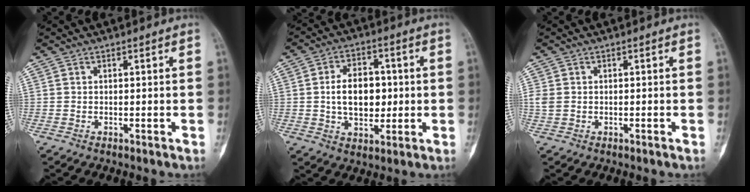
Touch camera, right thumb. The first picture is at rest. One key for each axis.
{"total": 10.3, "fx": 0.2, "fy": 6.8, "fz": 7.7, "tx": -0.099, "ty": 0.008, "tz": 0.003}
{"total": 1.8, "fx": -0.1, "fy": 1.4, "fz": 1.2, "tx": -0.037, "ty": 0.006, "tz": -0.003}